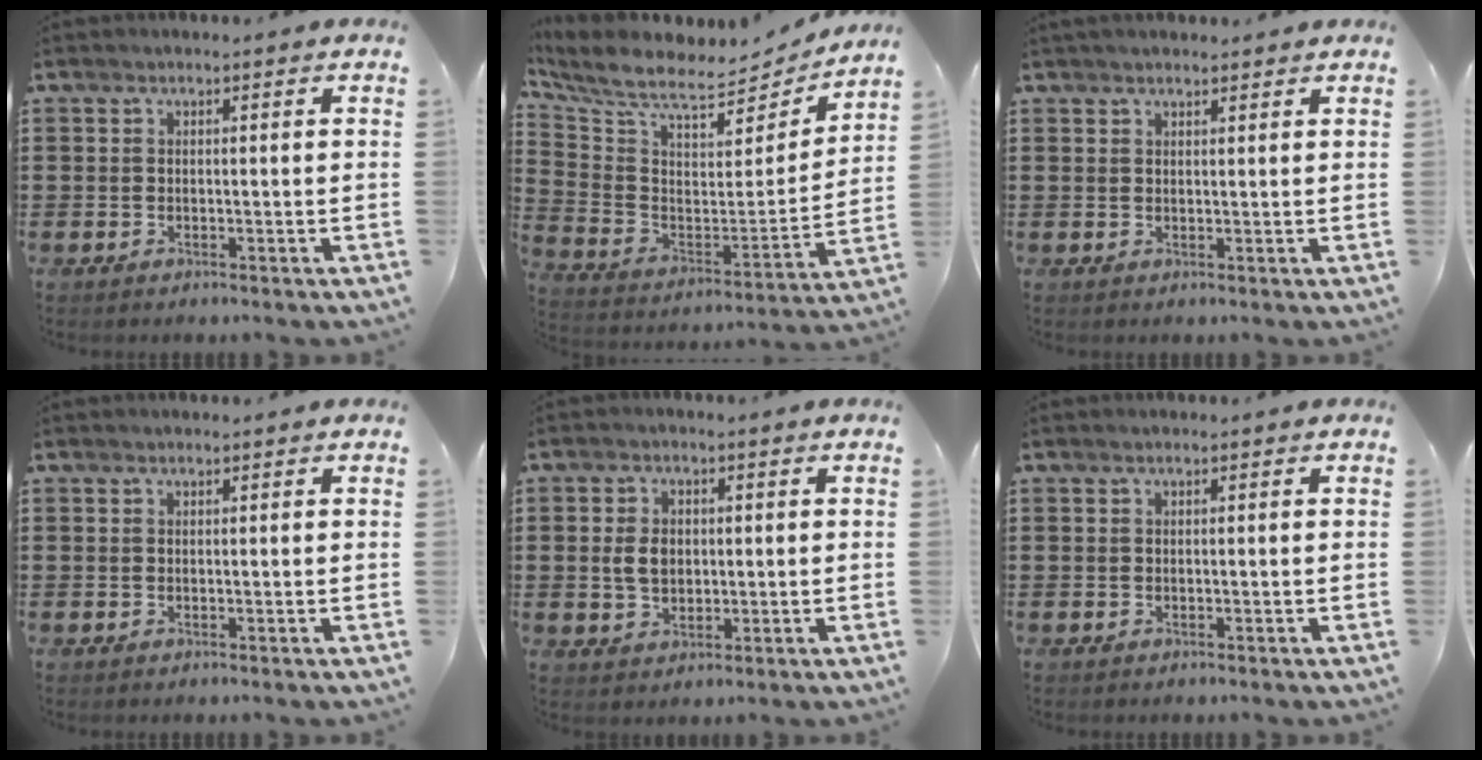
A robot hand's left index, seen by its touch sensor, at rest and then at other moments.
{"total": 8.3, "force": [7.2, 1.6, 3.8], "torque": [-0.108, -0.058, 0.122]}
{"total": 1.4, "force": [1.3, 0.3, 0.5], "torque": [-0.011, 0.002, 0.026]}
{"total": 0.0}
{"total": 4.2, "force": [0.4, 2.9, 2.9], "torque": [-0.070, 0.008, 0.003]}
{"total": 0.0}